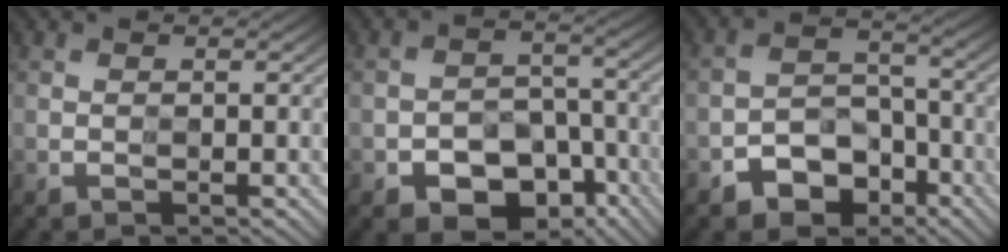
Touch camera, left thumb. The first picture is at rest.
{"total": 6.9, "force": [-4.6, 4.4, 2.6], "torque": [-0.032, -0.009, -0.078]}
{"total": 5.2, "force": [-3.8, 3.3, 1.1], "torque": [-0.006, 0.001, -0.078]}